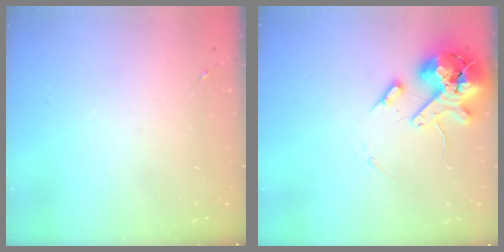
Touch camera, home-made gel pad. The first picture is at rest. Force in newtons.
{"total": 14.6, "press": 14.4, "slide": 2.4}